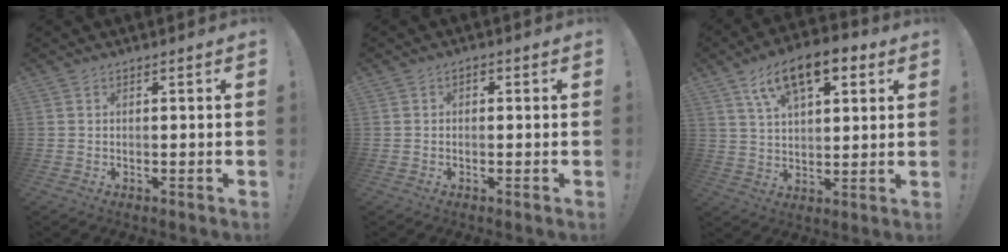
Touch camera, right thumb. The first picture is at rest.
{"total": 1.0, "force": [-0.6, 0.7, 0.5], "torque": [-0.007, 0.004, -0.012]}
{"total": 14.6, "force": [7.8, 6.9, 10.2], "torque": [-0.163, -0.025, 0.137]}